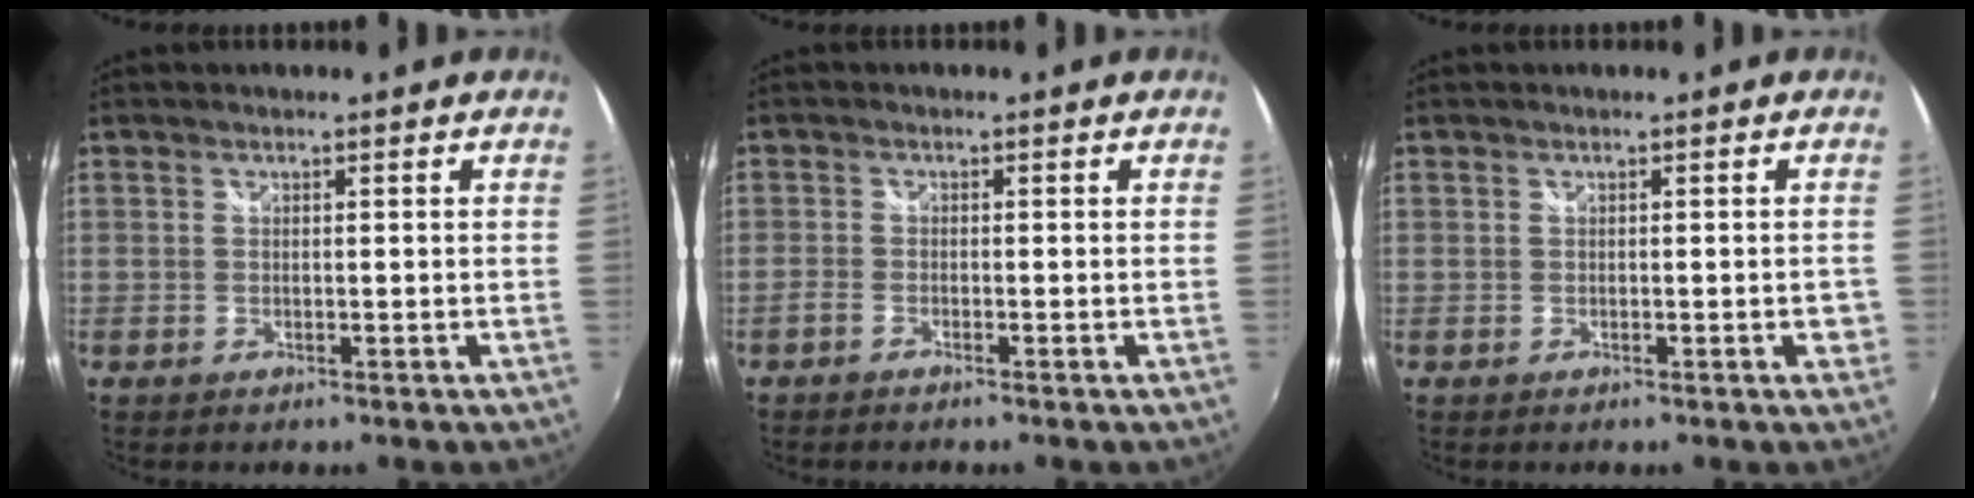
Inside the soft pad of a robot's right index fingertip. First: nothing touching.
{"total": 1.5, "force": [-1.3, 0.4, 0.7], "torque": [-0.021, -0.002, -0.030]}
{"total": 1.6, "force": [-0.5, 0.7, 1.4], "torque": [-0.013, 0.003, -0.005]}